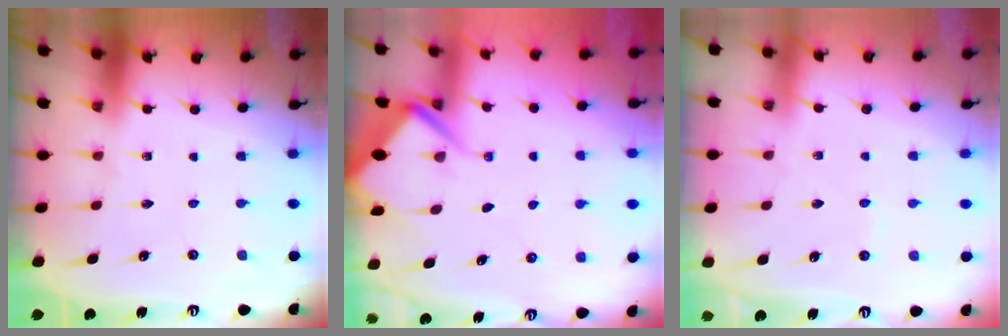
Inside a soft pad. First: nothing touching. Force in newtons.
{"total": 5.4, "press": 5.4, "slide": 0.4}
{"total": 2.7, "press": 2.6, "slide": 0.5}